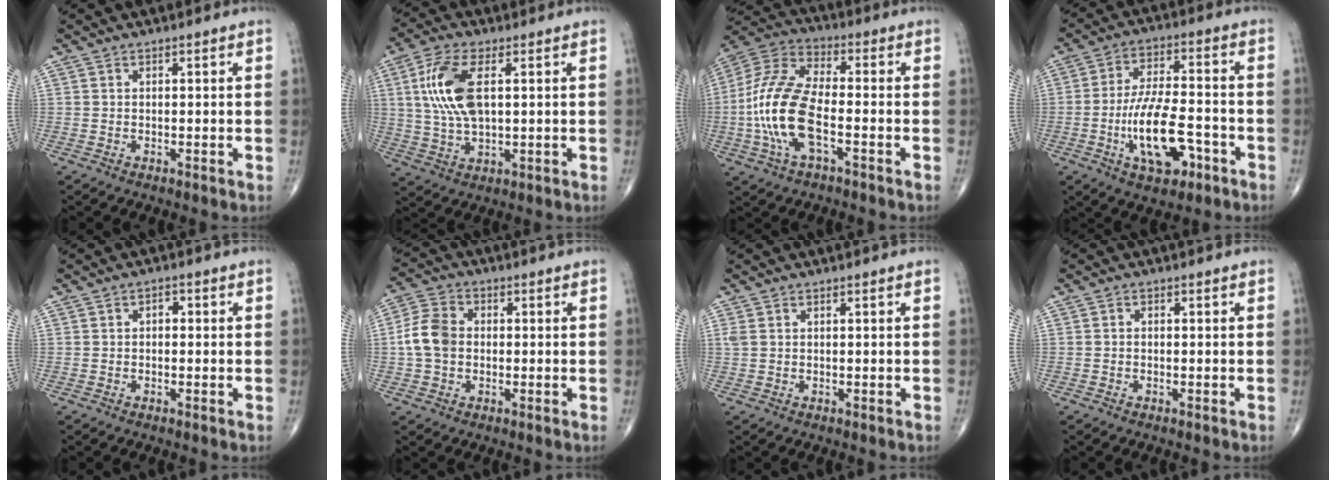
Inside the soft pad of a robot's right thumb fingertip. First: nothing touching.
{"total": 11.3, "force": [2.4, 5.2, 9.8], "torque": [-0.210, 0.000, 0.048]}
{"total": 16.0, "force": [-3.7, 6.8, 14.0], "torque": [-0.305, 0.029, -0.075]}
{"total": 13.6, "force": [-4.9, 5.9, 11.3], "torque": [-0.193, 0.026, -0.080]}
{"total": 1.6, "force": [0.0, 1.1, 1.2], "torque": [-0.006, 0.005, -0.006]}
{"total": 7.5, "force": [-0.3, 5.7, 4.9], "torque": [-0.093, 0.018, -0.014]}
{"total": 1.2, "force": [0.4, 0.7, 0.8], "torque": [-0.029, 0.013, 0.015]}
{"total": 0.5, "force": [-0.2, 0.4, 0.3], "torque": [-0.003, 0.001, -0.008]}